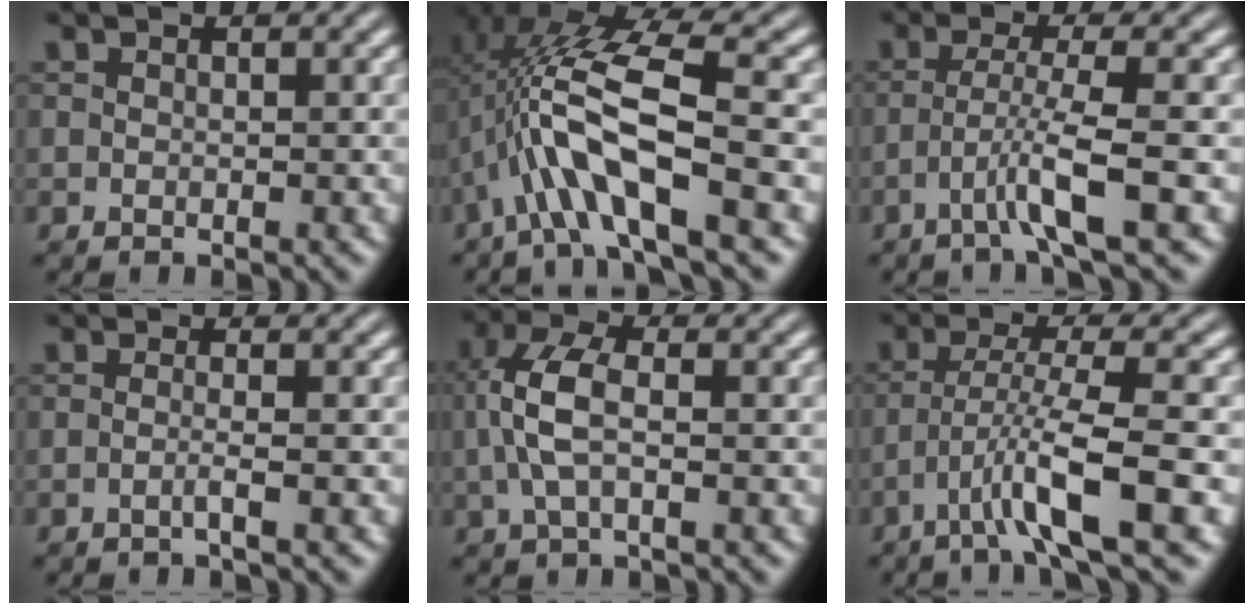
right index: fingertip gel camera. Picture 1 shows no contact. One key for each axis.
{"total": 7.7, "fx": 0.4, "fy": 2.6, "fz": 7.3, "tx": -0.152, "ty": -0.009, "tz": 0.016}
{"total": 3.7, "fx": -1.6, "fy": -1.1, "fz": 3.1, "tx": -0.054, "ty": -0.011, "tz": -0.021}
{"total": 1.5, "fx": -0.9, "fy": -0.8, "fz": 0.8, "tx": -0.016, "ty": -0.008, "tz": -0.014}
{"total": 4.0, "fx": 0.1, "fy": 1.1, "fz": 3.9, "tx": -0.090, "ty": -0.004, "tz": 0.010}
{"total": 4.9, "fx": -1.9, "fy": -0.3, "fz": 4.5, "tx": -0.081, "ty": -0.012, "tz": -0.024}